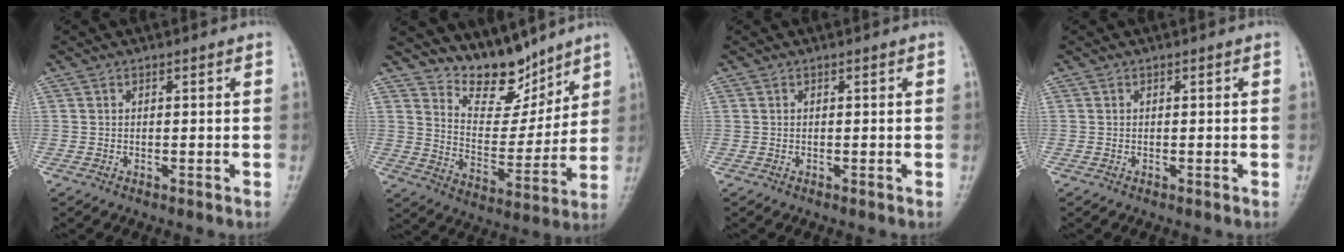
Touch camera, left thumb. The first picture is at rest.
{"total": 12.0, "force": [10.1, 5.2, 3.9], "torque": [-0.027, -0.073, 0.181]}
{"total": 0.0}
{"total": 0.0}